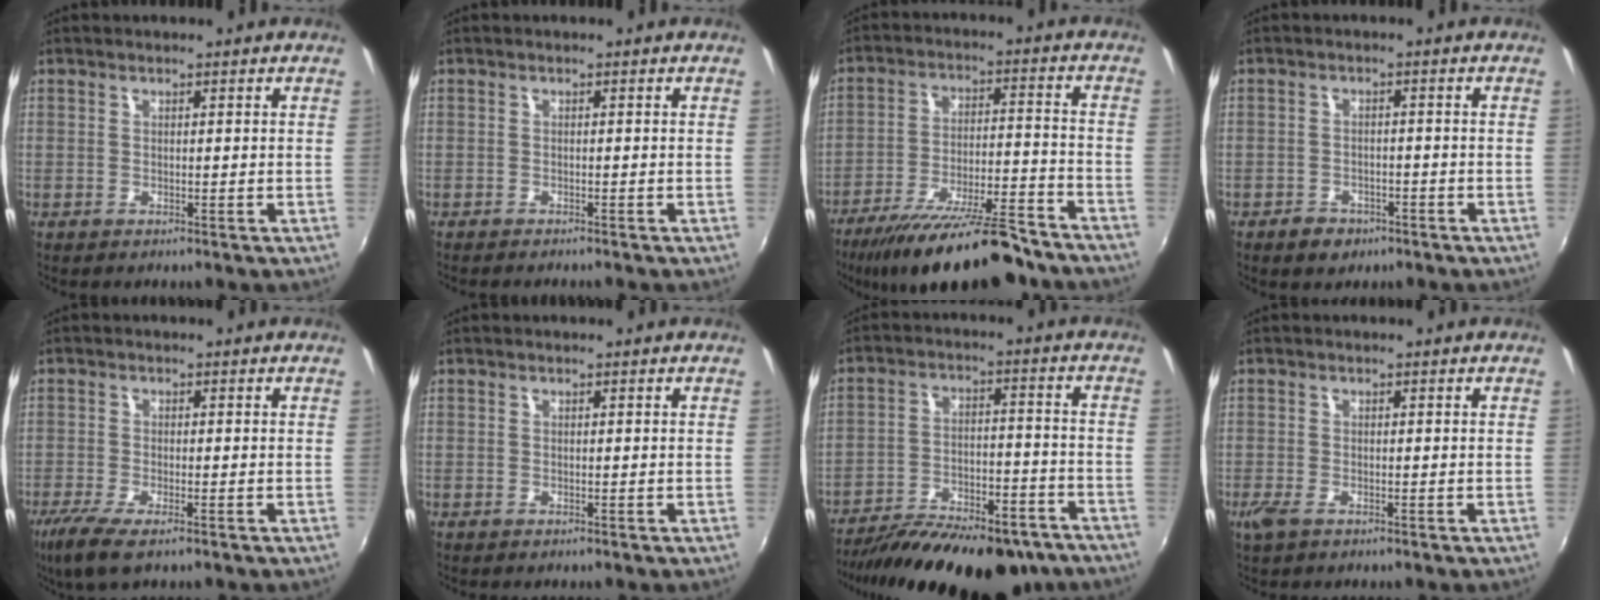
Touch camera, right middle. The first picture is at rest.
{"total": 1.4, "force": [-1.3, -0.1, 0.4], "torque": [-0.013, -0.010, -0.025]}
{"total": 20.5, "force": [-17.3, 3.6, 10.4], "torque": [-0.190, -0.029, -0.256]}
{"total": 4.1, "force": [-2.8, 2.6, 1.4], "torque": [-0.043, -0.001, -0.041]}
{"total": 6.6, "force": [-4.1, 1.4, 5.0], "torque": [-0.116, -0.028, -0.076]}
{"total": 0.0}
{"total": 25.0, "force": [-20.4, 8.5, 11.7], "torque": [-0.214, -0.016, -0.278]}
{"total": 2.3, "force": [-1.3, 0.9, 1.7], "torque": [-0.035, -0.008, -0.024]}